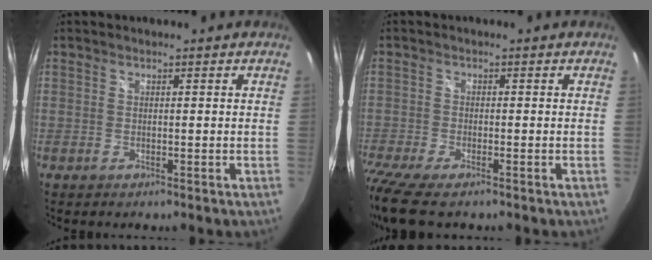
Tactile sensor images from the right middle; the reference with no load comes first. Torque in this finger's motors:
{"motor_torque": [1.24, -0.90, 0.26, 0.14]}